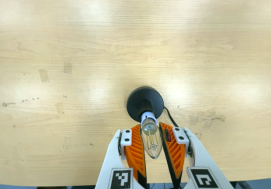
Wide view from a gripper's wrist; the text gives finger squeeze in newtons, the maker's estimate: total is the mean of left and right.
{"total": 14.9, "left": 14.5, "right": 15.2}